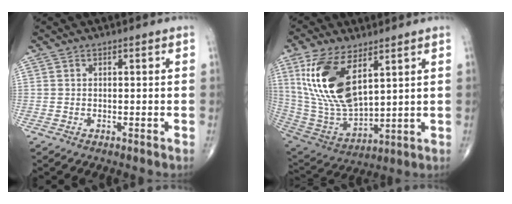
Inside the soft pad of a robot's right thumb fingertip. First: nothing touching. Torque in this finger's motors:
{"motor_torque": [-0.98, 1.78, 1.76, 1.01, 0.56]}